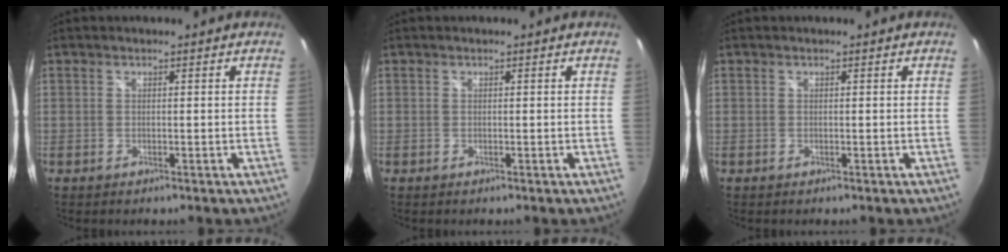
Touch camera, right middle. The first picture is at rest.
{"total": 0.0}
{"total": 0.0}